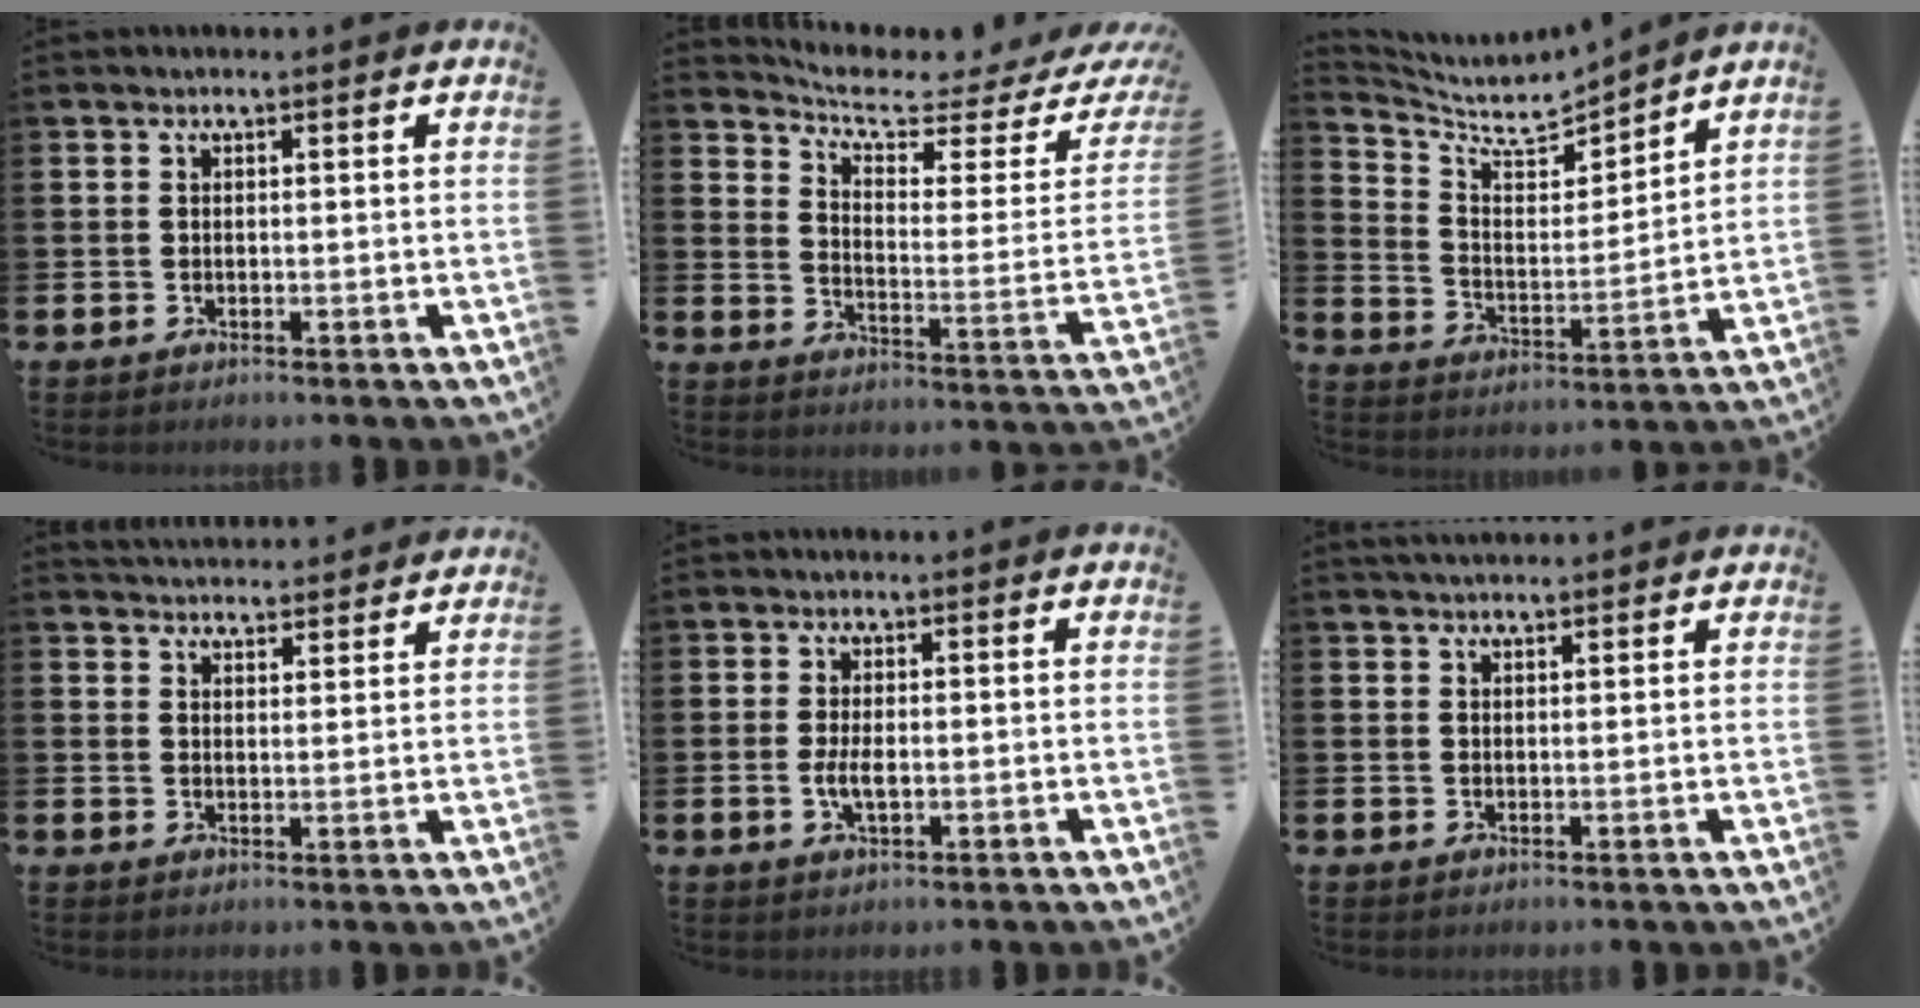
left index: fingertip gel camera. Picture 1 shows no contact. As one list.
[{"total": 5.7, "force": [4.9, 1.4, 2.5], "torque": [-0.068, -0.044, 0.075]}, {"total": 6.4, "force": [6.0, 1.5, 1.6], "torque": [-0.067, -0.052, 0.100]}, {"total": 4.2, "force": [4.2, 0.5, -0.2], "torque": [-0.005, -0.024, 0.076]}, {"total": 3.0, "force": [-0.3, 1.3, 2.6], "torque": [-0.050, 0.002, -0.007]}, {"total": 2.2, "force": [2.2, 0.4, 0.4], "torque": [-0.010, -0.003, 0.039]}]